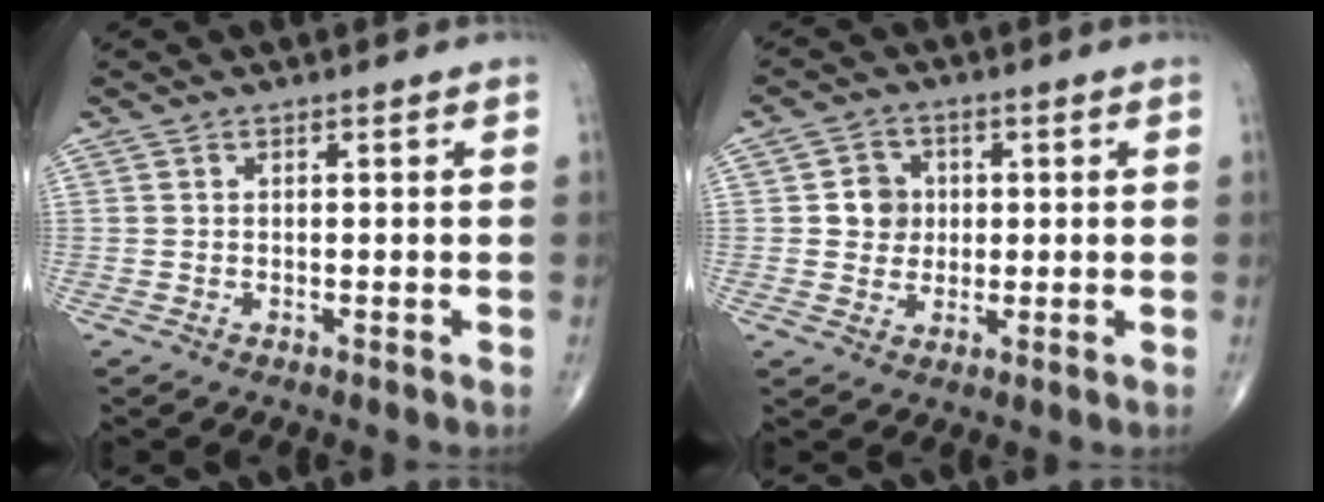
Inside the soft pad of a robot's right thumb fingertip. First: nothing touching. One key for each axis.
{"total": 5.2, "fx": 0.6, "fy": 4.7, "fz": 2.0, "tx": -0.006, "ty": 0.004, "tz": 0.006}